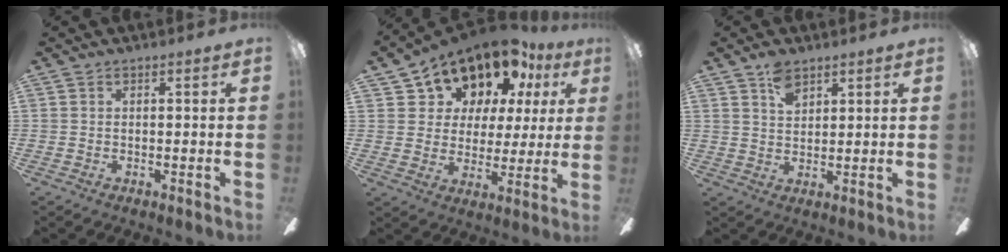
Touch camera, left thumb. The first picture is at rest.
{"total": 14.3, "force": [10.9, 8.2, 4.1], "torque": [-0.086, -0.078, 0.199]}
{"total": 4.9, "force": [3.2, 2.7, 2.4], "torque": [-0.039, -0.006, 0.058]}